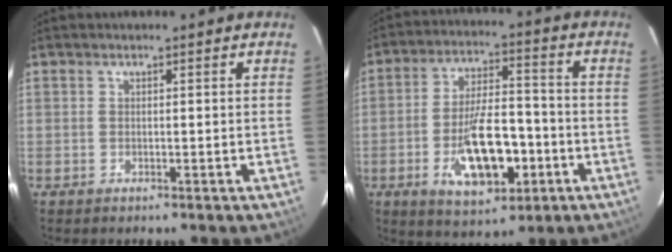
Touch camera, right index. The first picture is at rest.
{"total": 14.3, "force": [-4.9, 6.3, 11.9], "torque": [-0.223, 0.001, -0.068]}